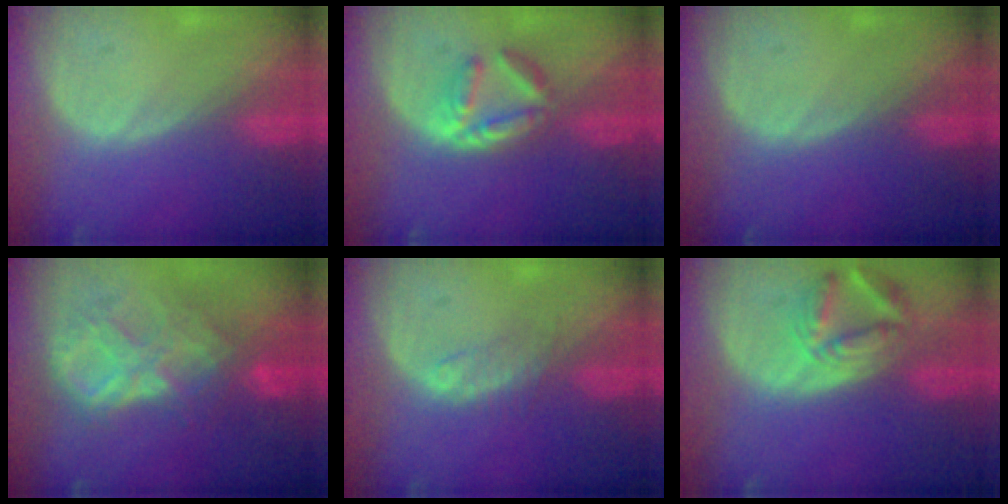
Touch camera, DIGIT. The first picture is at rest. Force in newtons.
{"total": 5.0, "press": 5.0, "slide": 0.8}
{"total": 0.0}
{"total": 8.8, "press": 7.7, "slide": 4.4}
{"total": 2.3, "press": 2.3, "slide": 0.2}
{"total": 6.8, "press": 6.3, "slide": 2.6}